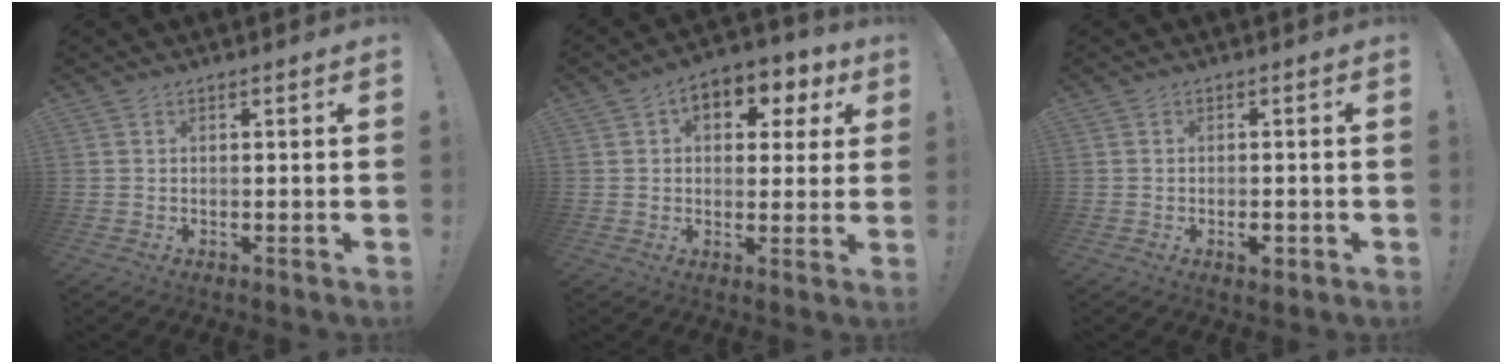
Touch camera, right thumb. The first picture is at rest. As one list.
[{"total": 8.1, "force": [2.9, 5.6, 5.2], "torque": [-0.063, -0.013, 0.050]}, {"total": 2.7, "force": [-1.5, 1.1, 2.0], "torque": [-0.022, 0.005, -0.024]}]